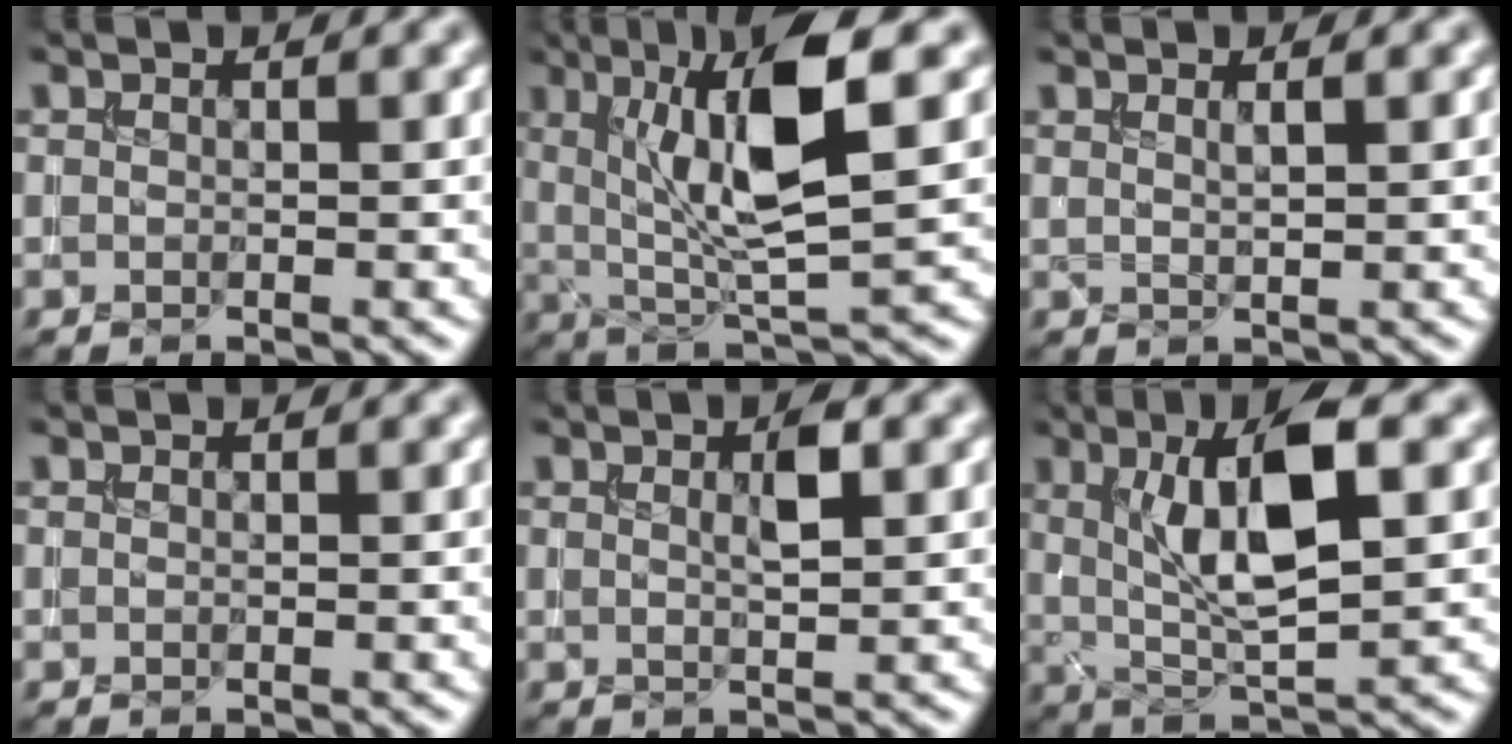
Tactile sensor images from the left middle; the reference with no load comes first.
{"total": 9.6, "force": [2.4, 2.3, 8.9], "torque": [-0.156, -0.004, 0.046]}
{"total": 1.1, "force": [0.6, 0.3, 0.9], "torque": [-0.013, 0.001, 0.009]}
{"total": 0.0}
{"total": 2.3, "force": [0.8, 0.5, 2.1], "torque": [-0.034, 0.002, 0.012]}
{"total": 8.7, "force": [2.1, 2.6, 8.0], "torque": [-0.138, 0.000, 0.037]}